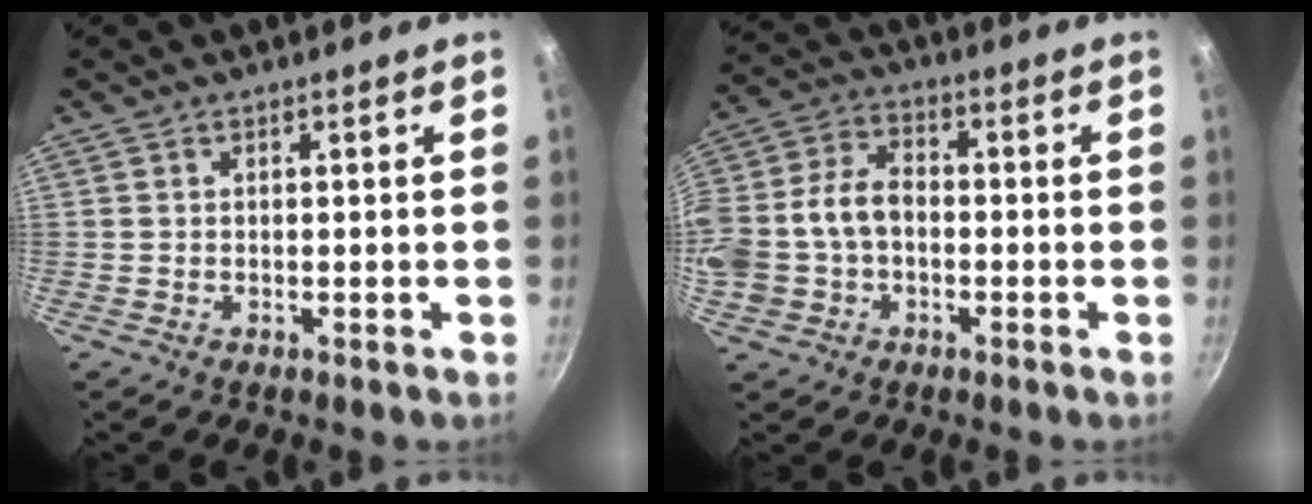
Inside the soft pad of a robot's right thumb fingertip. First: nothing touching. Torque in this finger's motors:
{"motor_torque": [0.26, 0.23, 0.96, 0.32, 0.25]}